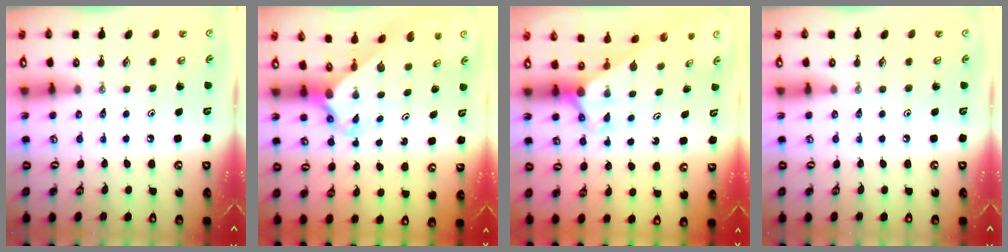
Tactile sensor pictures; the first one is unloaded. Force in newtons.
{"total": 2.3, "press": 2.3, "slide": 0.2}
{"total": 2.9, "press": 2.9, "slide": 0.0}
{"total": 0.0}